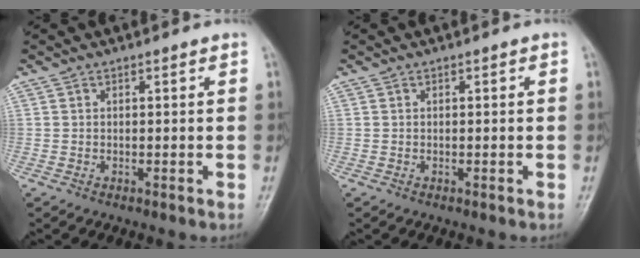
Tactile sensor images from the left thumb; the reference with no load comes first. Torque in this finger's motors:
{"motor_torque": [0.00, 0.01, -0.07, -0.11, 0.00]}